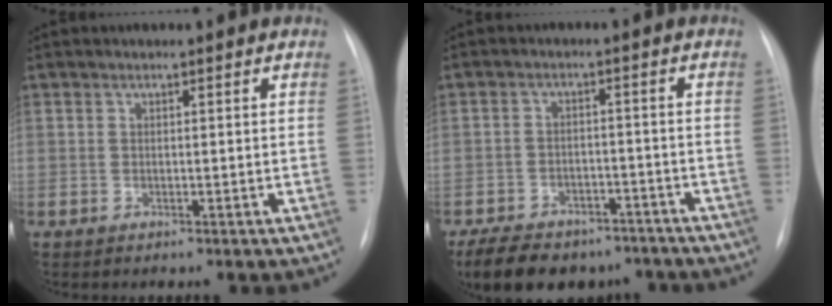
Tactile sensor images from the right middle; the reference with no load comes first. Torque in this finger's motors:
{"motor_torque": [0.36, -0.41, 0.14, 0.04]}